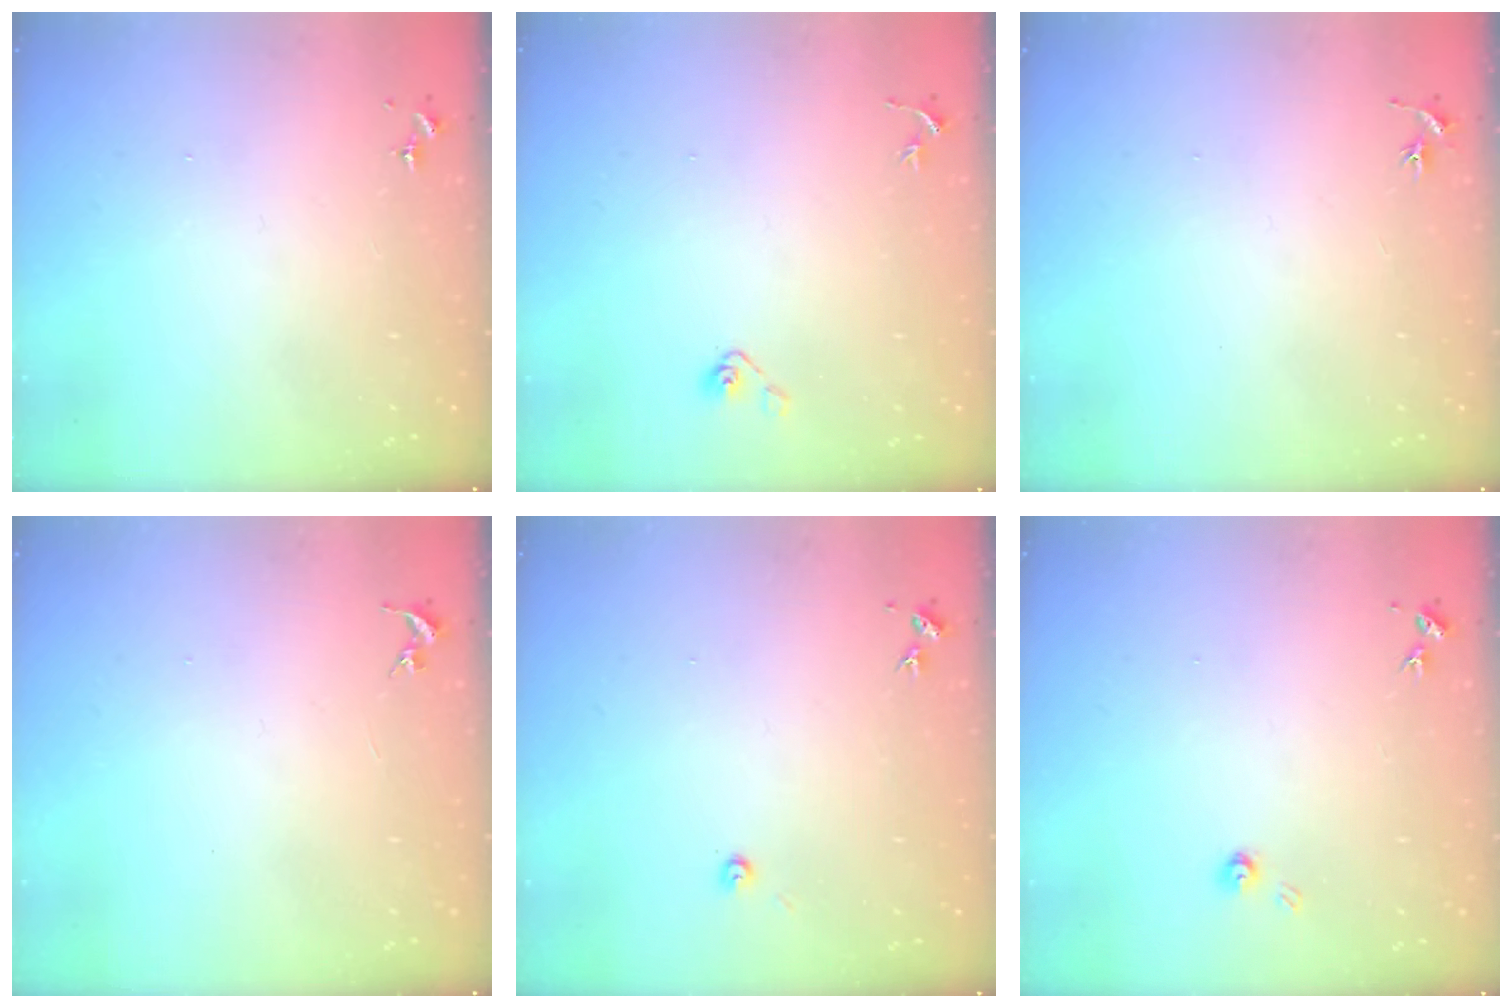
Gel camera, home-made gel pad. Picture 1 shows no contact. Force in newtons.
{"total": 4.1, "press": 3.7, "slide": 1.7}
{"total": 3.0, "press": 3.0, "slide": 0.3}
{"total": 0.0}
{"total": 2.7, "press": 2.7, "slide": 0.2}
{"total": 3.7, "press": 3.7, "slide": 0.4}